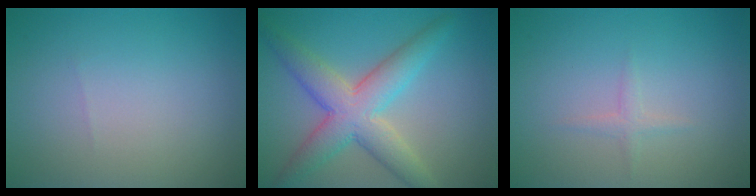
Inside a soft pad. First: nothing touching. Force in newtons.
{"total": 6.5, "press": 6.5, "slide": 0.3}
{"total": 0.9, "press": 0.9, "slide": 0.0}